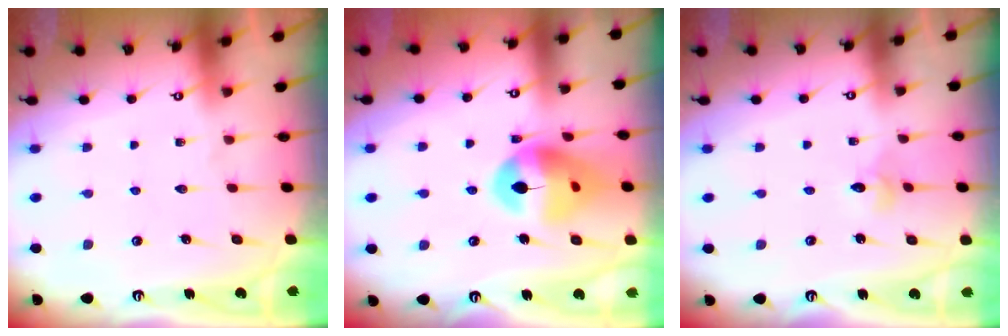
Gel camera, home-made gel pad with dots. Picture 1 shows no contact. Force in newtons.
{"total": 15.7, "press": 15.6, "slide": 1.9}
{"total": 2.4, "press": 2.4, "slide": 0.3}